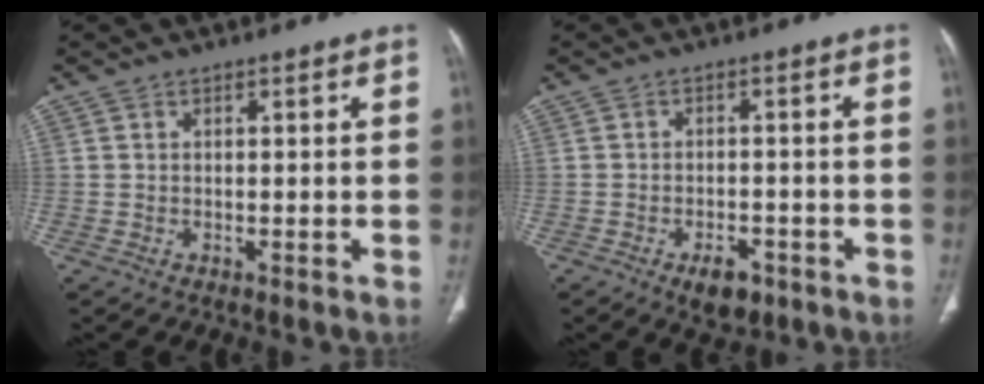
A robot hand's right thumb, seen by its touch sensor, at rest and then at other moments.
{"total": 5.1, "force": [-2.8, 2.8, 3.2], "torque": [-0.037, 0.010, -0.037]}